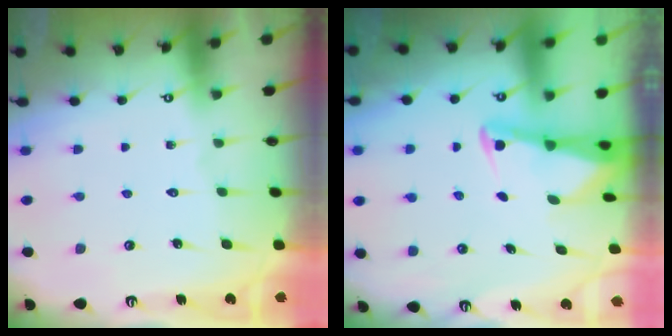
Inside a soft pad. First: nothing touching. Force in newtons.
{"total": 2.3, "press": 2.3, "slide": 0.3}